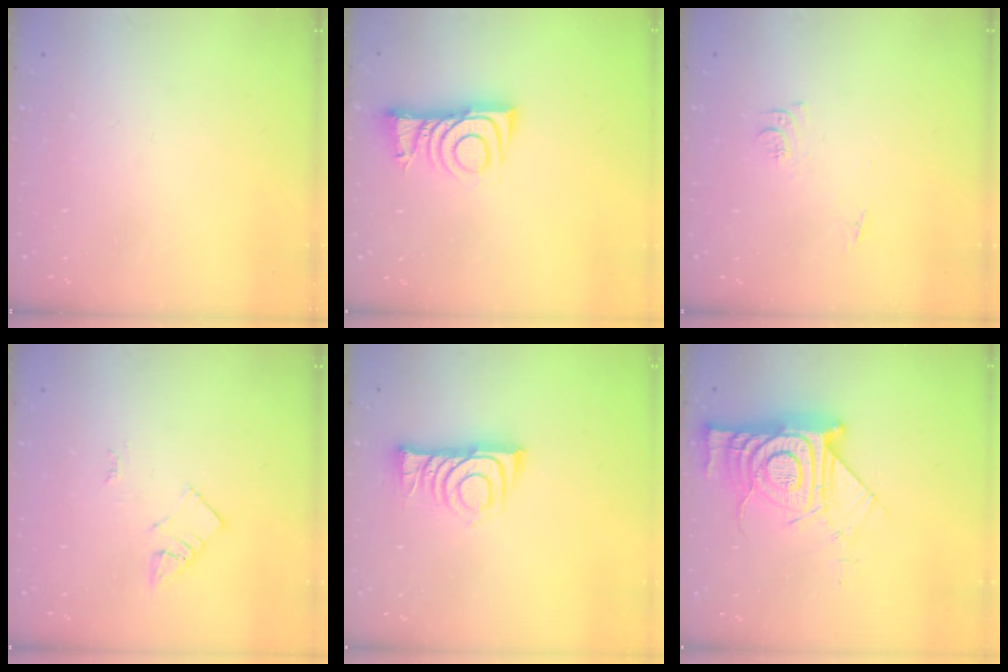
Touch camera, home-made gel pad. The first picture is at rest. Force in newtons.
{"total": 7.2, "press": 7.2, "slide": 0.8}
{"total": 7.0, "press": 7.0, "slide": 0.7}
{"total": 2.3, "press": 2.3, "slide": 0.3}
{"total": 9.0, "press": 9.0, "slide": 1.1}
{"total": 17.6, "press": 17.5, "slide": 1.3}